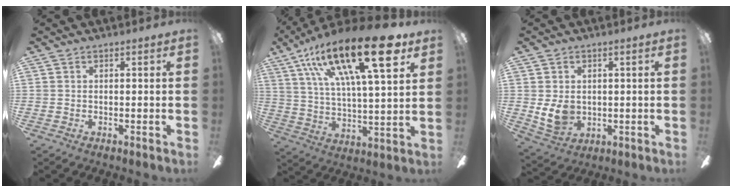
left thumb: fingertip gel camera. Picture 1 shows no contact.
{"total": 26.5, "force": [14.0, 8.5, 20.8], "torque": [-0.352, -0.065, 0.221]}
{"total": 8.0, "force": [0.4, 6.4, 4.8], "torque": [-0.098, -0.003, 0.007]}